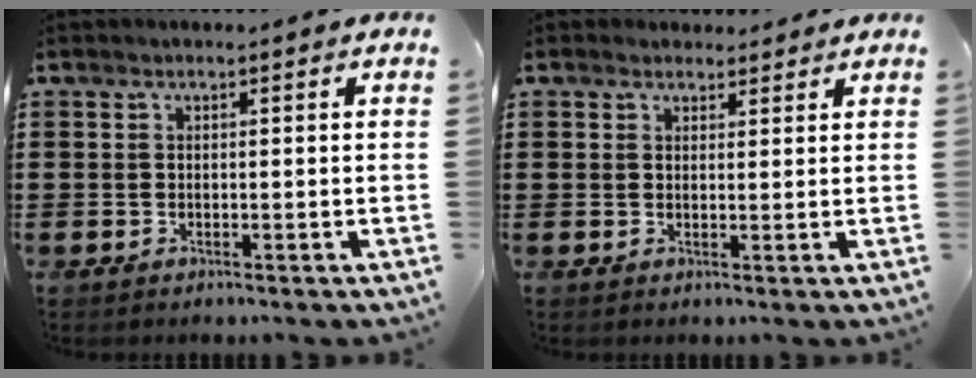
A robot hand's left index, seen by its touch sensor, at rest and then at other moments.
{"total": 2.1, "force": [1.9, 1.0, 0.0], "torque": [0.002, 0.002, 0.036]}